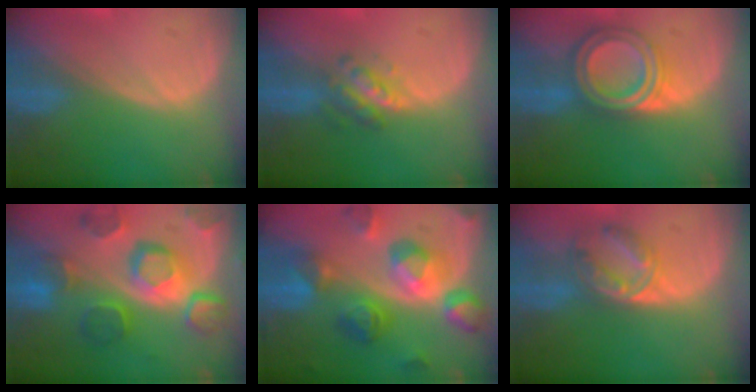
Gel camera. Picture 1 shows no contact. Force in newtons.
{"total": 4.8, "press": 4.3, "slide": 2.1}
{"total": 7.2, "press": 7.2, "slide": 0.4}
{"total": 12.1, "press": 10.5, "slide": 5.9}
{"total": 11.4, "press": 11.4, "slide": 0.9}
{"total": 6.7, "press": 5.9, "slide": 3.0}